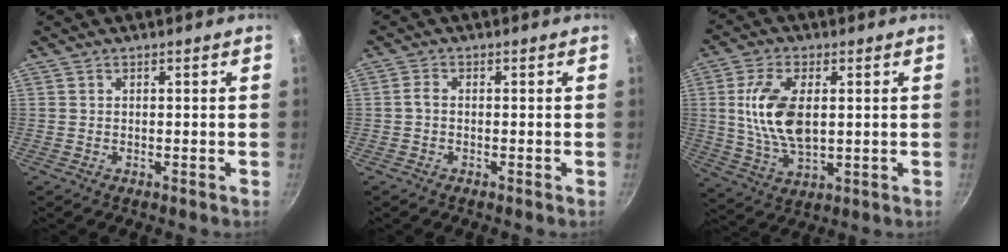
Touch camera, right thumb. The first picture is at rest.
{"total": 1.5, "force": [-0.3, 0.8, 1.1], "torque": [-0.021, 0.001, -0.011]}
{"total": 12.8, "force": [1.6, 6.6, 10.8], "torque": [-0.212, -0.008, 0.036]}